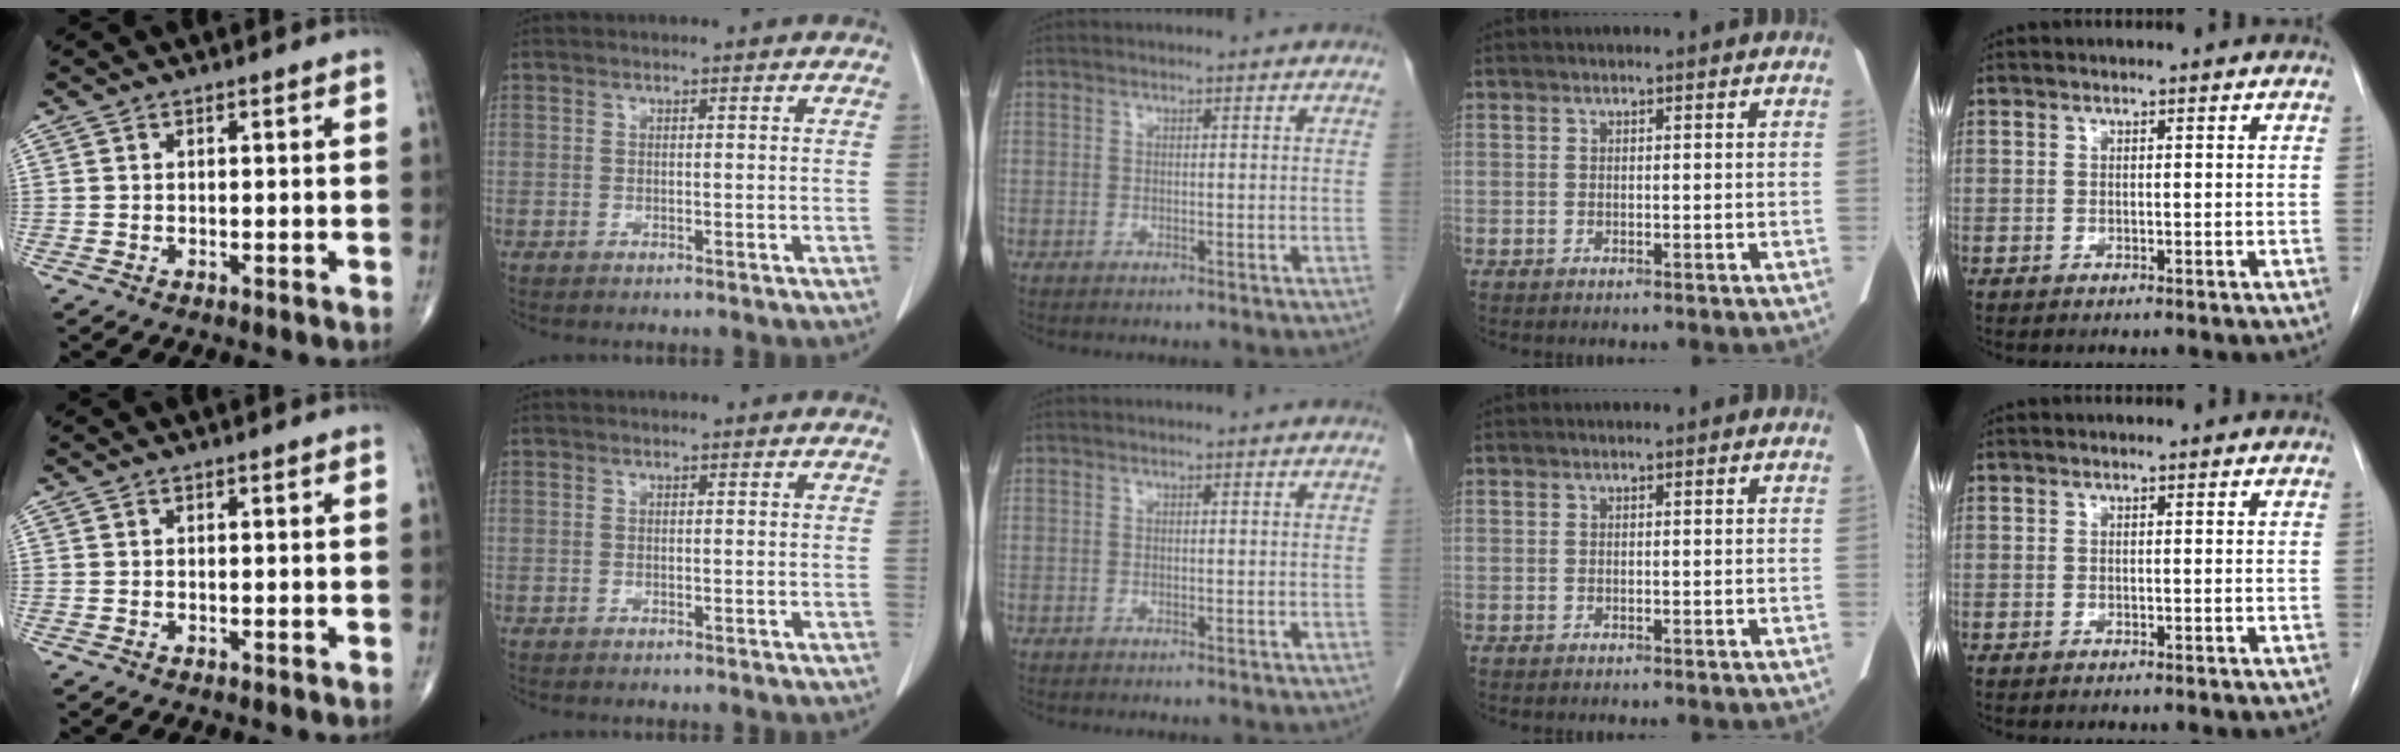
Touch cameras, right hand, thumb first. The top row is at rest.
{}